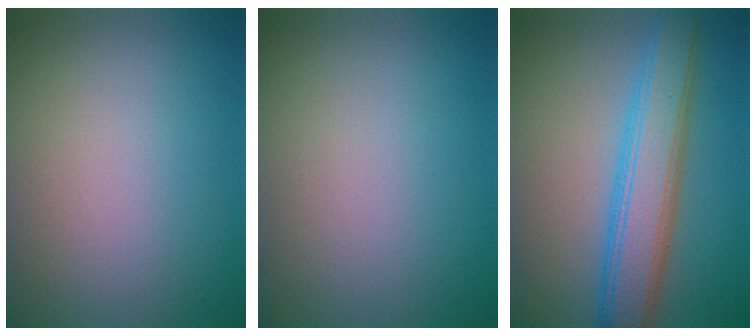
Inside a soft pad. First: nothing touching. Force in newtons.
{"total": 0.0}
{"total": 6.1, "press": 6.1, "slide": 0.1}